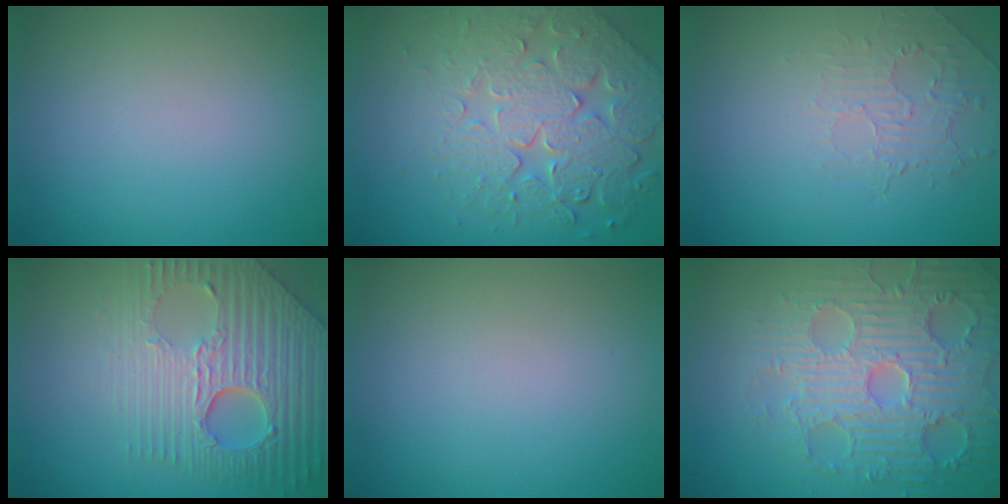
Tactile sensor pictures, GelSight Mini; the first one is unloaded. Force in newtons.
{"total": 7.5, "press": 5.9, "slide": 4.7}
{"total": 2.0, "press": 0.8, "slide": 1.8}
{"total": 9.0, "press": 6.2, "slide": 6.6}
{"total": 0.0}
{"total": 7.1, "press": 6.0, "slide": 3.9}